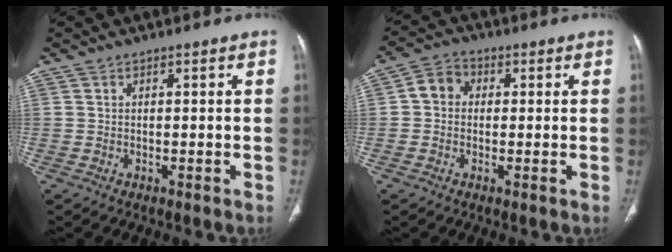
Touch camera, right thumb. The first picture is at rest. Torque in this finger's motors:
{"motor_torque": [0.02, 0.01, 0.46, -0.19, 0.01]}